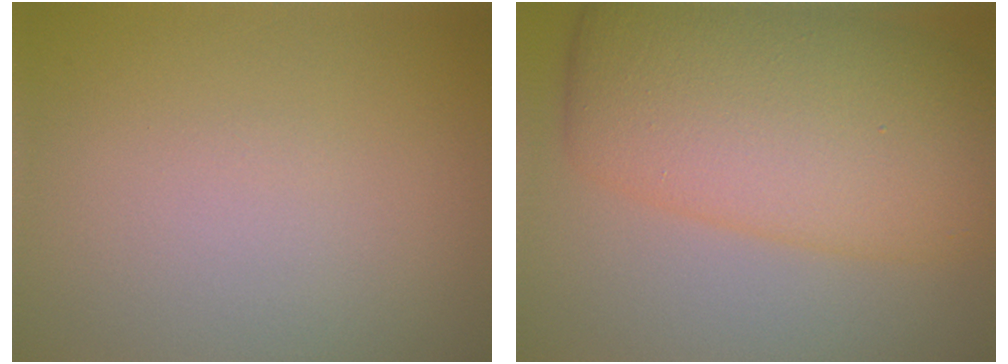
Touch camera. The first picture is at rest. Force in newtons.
{"total": 11.2, "press": 11.2, "slide": 0.3}